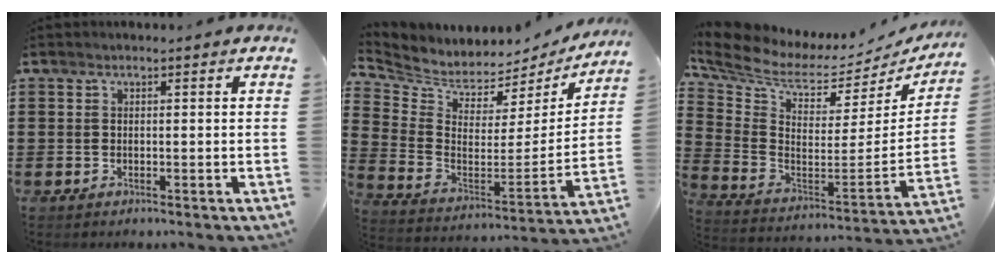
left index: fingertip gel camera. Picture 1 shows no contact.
{"total": 4.4, "force": [4.0, 1.9, 0.0], "torque": [-0.035, -0.046, 0.067]}
{"total": 5.1, "force": [4.1, 2.3, 2.1], "torque": [-0.071, -0.048, 0.066]}